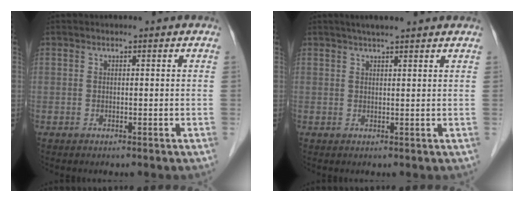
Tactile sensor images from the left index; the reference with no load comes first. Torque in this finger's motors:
{"motor_torque": [-0.17, -0.21, 0.05, 0.01]}